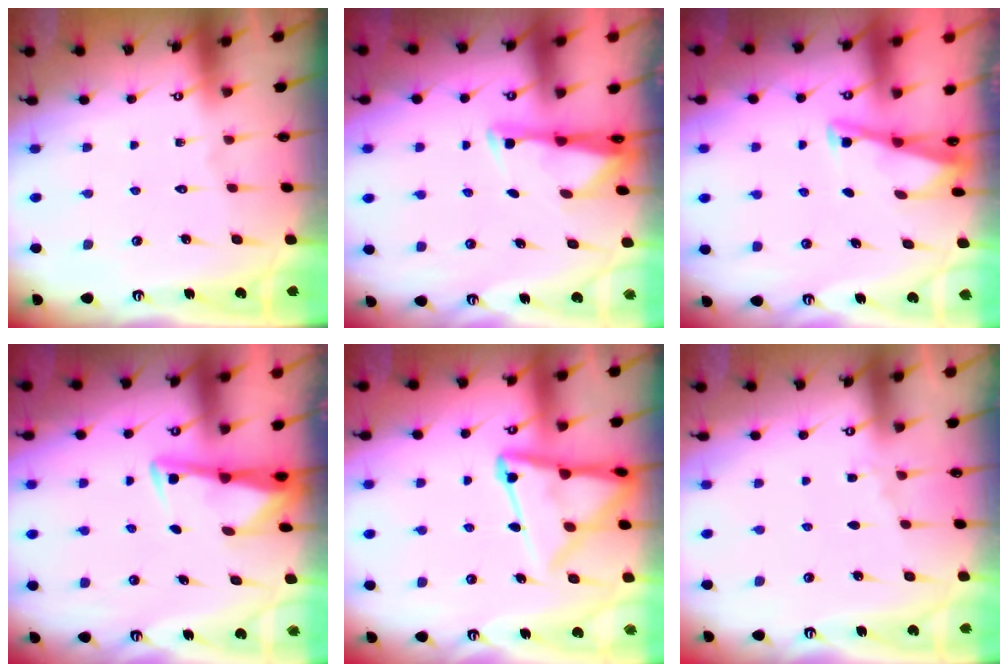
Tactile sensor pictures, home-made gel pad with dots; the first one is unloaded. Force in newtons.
{"total": 3.0, "press": 2.9, "slide": 0.4}
{"total": 3.0, "press": 3.0, "slide": 0.3}
{"total": 3.1, "press": 3.1, "slide": 0.4}
{"total": 13.8, "press": 13.8, "slide": 1.2}
{"total": 2.8, "press": 2.8, "slide": 0.5}